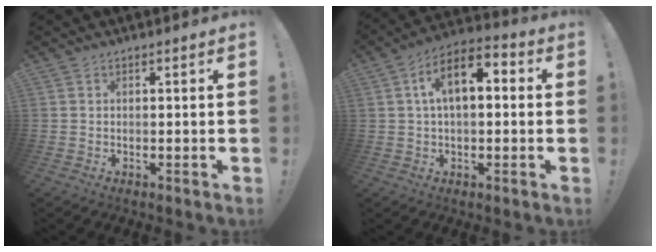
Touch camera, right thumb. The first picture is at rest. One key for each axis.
{"total": 10.7, "fx": 2.5, "fy": 5.8, "fz": 8.6, "tx": -0.142, "ty": 0.007, "tz": 0.046}